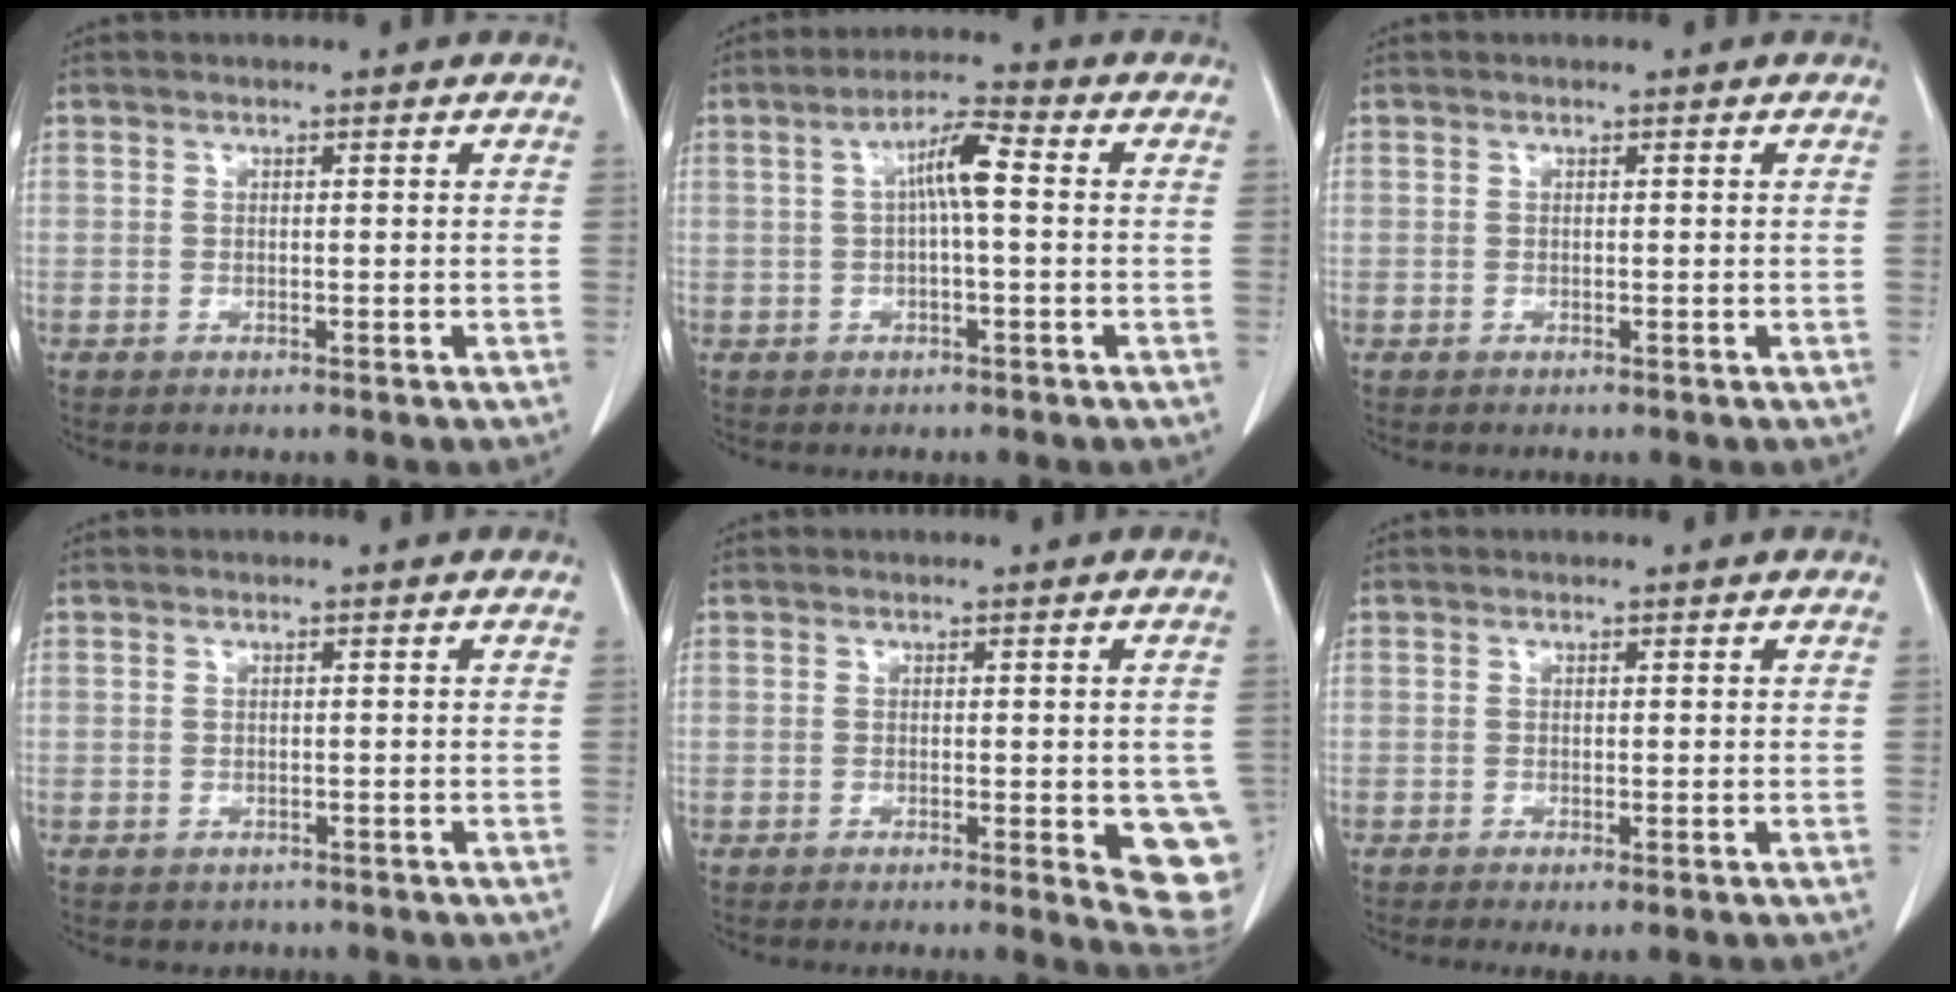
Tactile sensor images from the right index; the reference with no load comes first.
{"total": 5.5, "force": [0.5, 0.6, 5.5], "torque": [-0.099, 0.016, 0.007]}
{"total": 0.0}
{"total": 1.4, "force": [-0.7, 1.2, -0.1], "torque": [-0.007, 0.003, -0.011]}
{"total": 8.6, "force": [-1.6, 2.0, 8.2], "torque": [-0.085, -0.014, -0.018]}
{"total": 1.3, "force": [-0.5, 0.4, 1.1], "torque": [-0.018, -0.005, -0.006]}